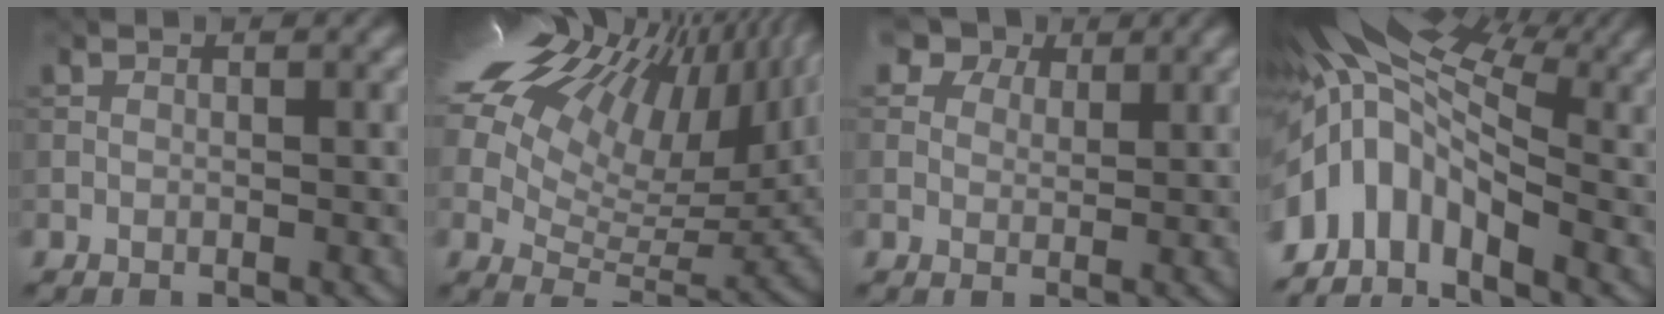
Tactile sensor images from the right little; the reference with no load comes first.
{"total": 21.5, "force": [11.0, 11.2, 14.6], "torque": [-0.267, 0.071, 0.185]}
{"total": 5.5, "force": [3.9, 3.2, 2.1], "torque": [-0.052, -0.003, 0.060]}
{"total": 11.9, "force": [-0.1, 7.0, 9.6], "torque": [-0.201, 0.007, -0.011]}